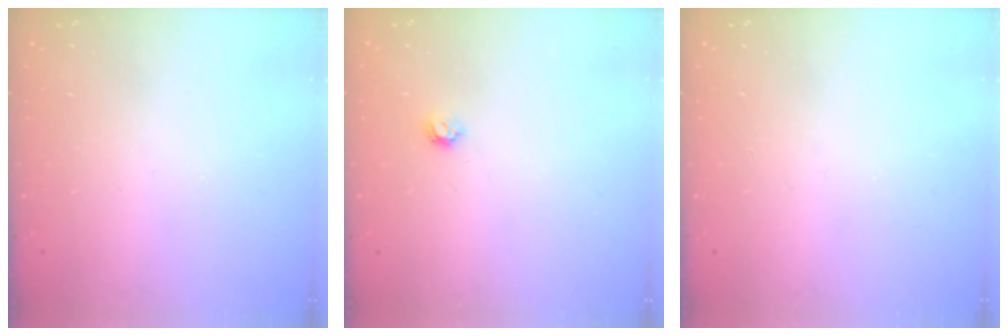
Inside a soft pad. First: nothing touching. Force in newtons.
{"total": 3.8, "press": 3.7, "slide": 0.6}
{"total": 0.0}